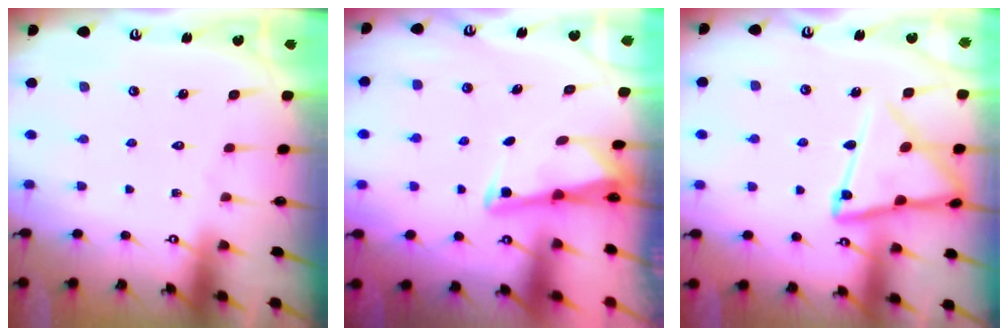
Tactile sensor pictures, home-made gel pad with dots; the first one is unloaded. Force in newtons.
{"total": 3.1, "press": 3.1, "slide": 0.3}
{"total": 15.1, "press": 15.1, "slide": 1.4}